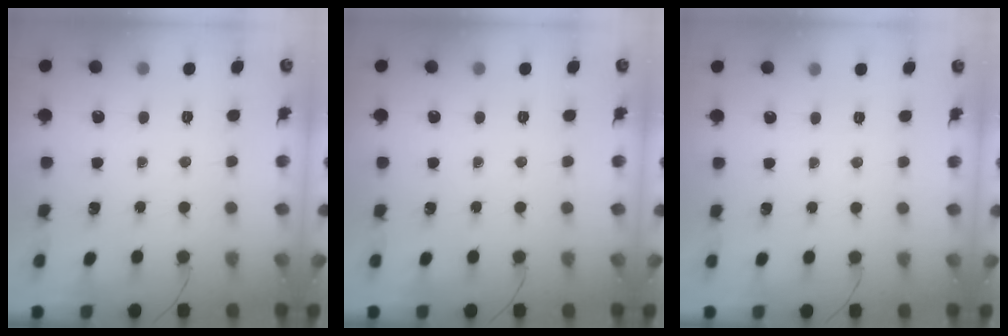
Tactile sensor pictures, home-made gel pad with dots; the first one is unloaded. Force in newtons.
{"total": 0.0}
{"total": 2.5, "press": 2.4, "slide": 0.5}